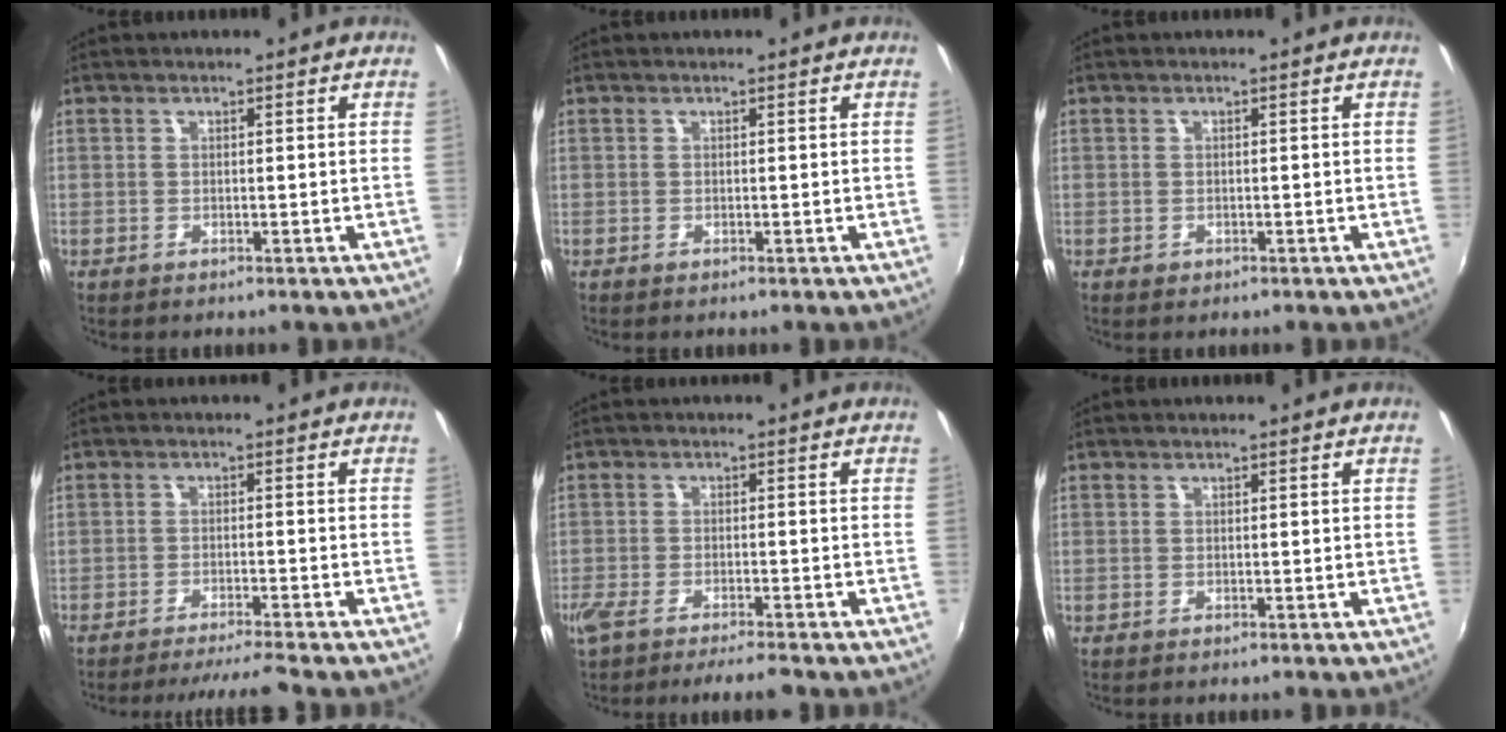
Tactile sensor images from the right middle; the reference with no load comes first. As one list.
[{"total": 0.0}, {"total": 0.7, "force": [-0.3, 0.6, 0.2], "torque": [-0.002, -0.003, -0.003]}, {"total": 6.4, "force": [-5.9, -1.0, 2.4], "torque": [-0.051, -0.004, -0.091]}, {"total": 6.5, "force": [-5.3, 0.9, 3.7], "torque": [-0.094, -0.022, -0.096]}, {"total": 0.0}]